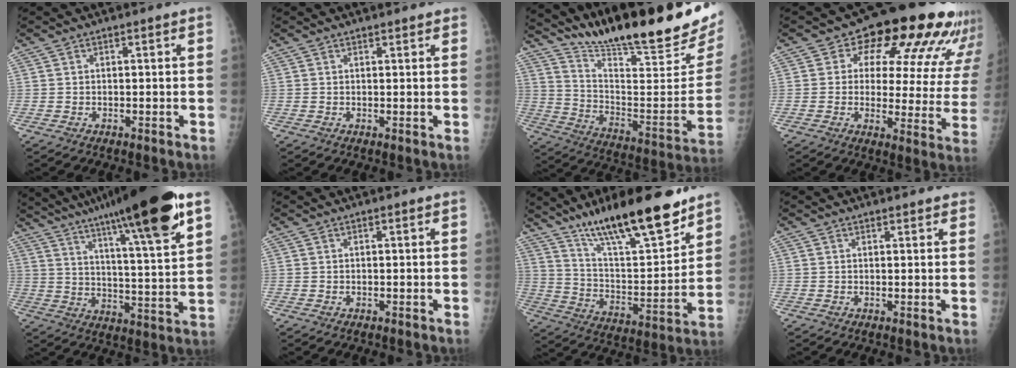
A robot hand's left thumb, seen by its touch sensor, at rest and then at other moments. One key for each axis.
{"total": 1.6, "fx": 1.5, "fy": 0.5, "fz": 0.6, "tx": 0.000, "ty": -0.001, "tz": 0.018}
{"total": 28.7, "fx": 23.1, "fy": 3.7, "fz": 16.6, "tx": -0.239, "ty": -0.139, "tz": 0.350}
{"total": 20.8, "fx": 13.0, "fy": 10.0, "fz": 12.8, "tx": -0.117, "ty": -0.050, "tz": 0.147}
{"total": 24.6, "fx": 16.1, "fy": 2.4, "fz": 18.4, "tx": -0.277, "ty": -0.043, "tz": 0.247}
{"total": 0.0}
{"total": 23.2, "fx": 16.8, "fy": 5.3, "fz": 15.1, "tx": -0.222, "ty": -0.077, "tz": 0.287}
{"total": 2.5, "fx": 2.3, "fy": 0.7, "fz": 0.8, "tx": 0.005, "ty": -0.003, "tz": 0.021}